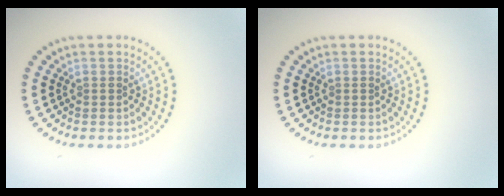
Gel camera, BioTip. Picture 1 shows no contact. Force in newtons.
{"total": 0.0}